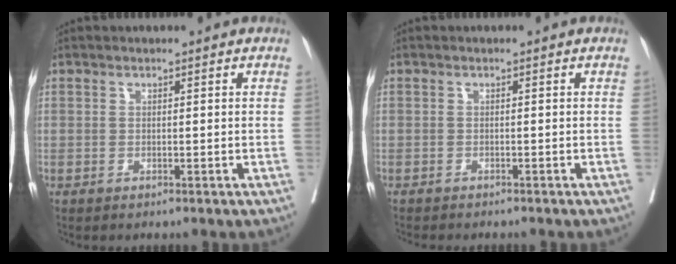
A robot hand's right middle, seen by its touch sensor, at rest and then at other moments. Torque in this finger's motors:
{"motor_torque": [0.66, -0.78, 0.07, 0.02]}